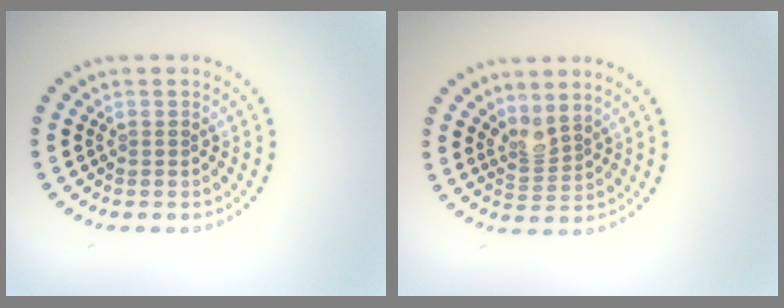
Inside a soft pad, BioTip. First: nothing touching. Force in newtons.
{"total": 2.1, "press": 1.6, "slide": 1.4}